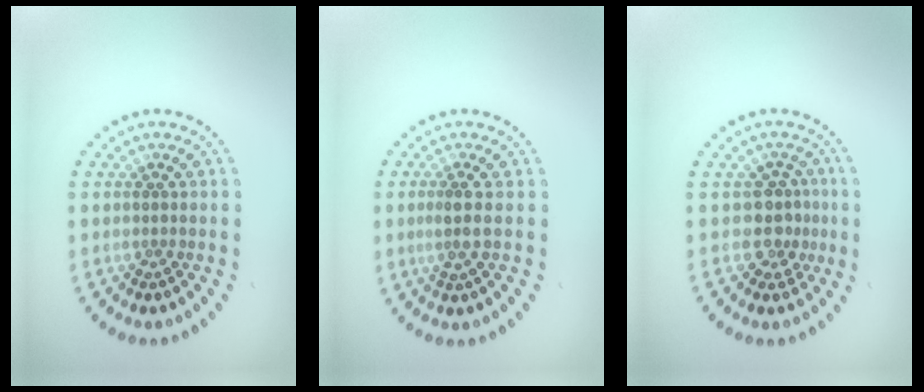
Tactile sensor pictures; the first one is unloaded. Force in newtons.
{"total": 1.6, "press": 1.1, "slide": 1.1}
{"total": 2.6, "press": 2.0, "slide": 1.6}